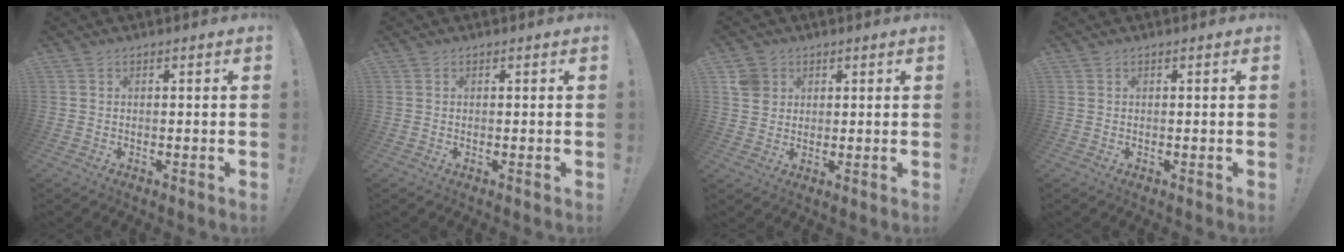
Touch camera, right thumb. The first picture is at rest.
{"total": 0.0}
{"total": 5.7, "force": [2.2, 5.0, 1.6], "torque": [-0.020, -0.003, 0.045]}
{"total": 0.0}